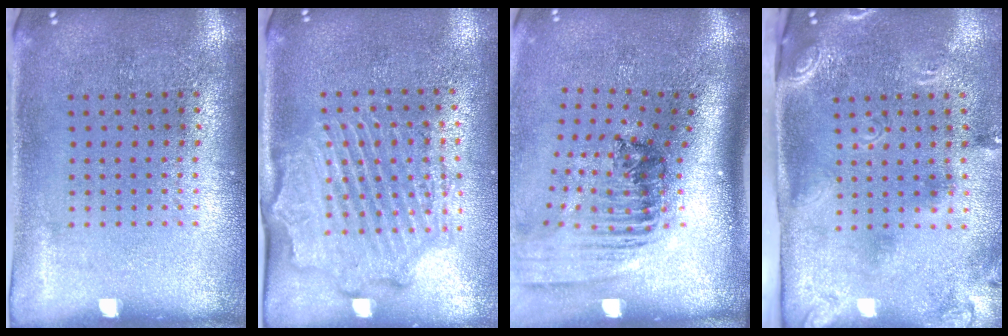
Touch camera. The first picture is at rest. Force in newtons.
{"total": 2.1, "press": 2.1, "slide": 0.4}
{"total": 2.2, "press": 1.6, "slide": 1.6}
{"total": 2.8, "press": 1.9, "slide": 2.0}